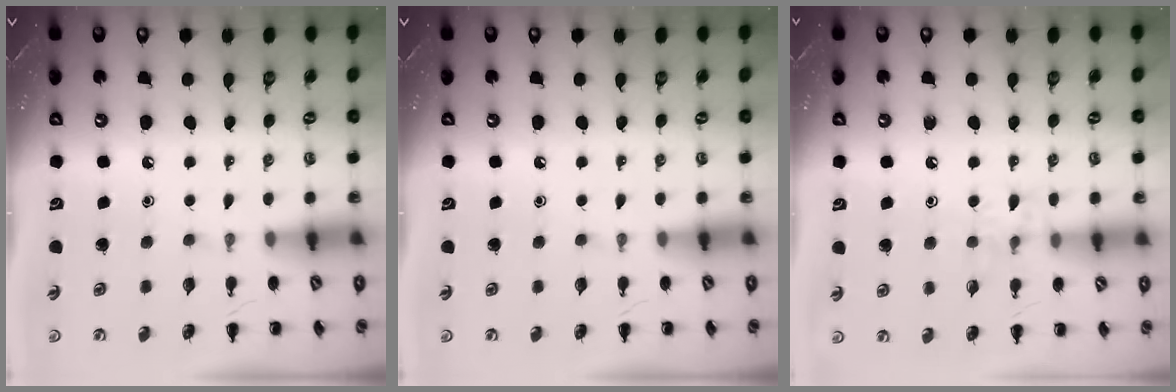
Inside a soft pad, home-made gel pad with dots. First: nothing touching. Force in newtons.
{"total": 0.0}
{"total": 7.9, "press": 7.7, "slide": 1.7}